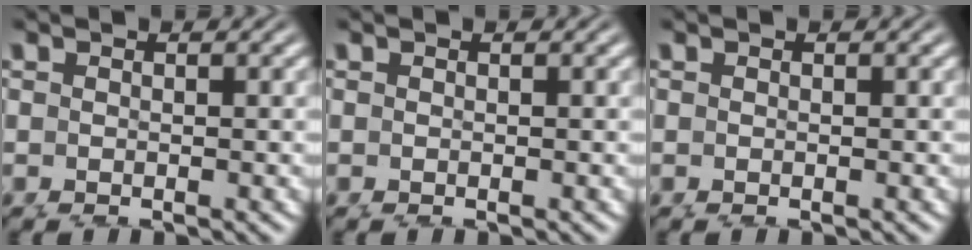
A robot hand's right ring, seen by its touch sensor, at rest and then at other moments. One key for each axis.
{"total": 0.0}
{"total": 0.0}